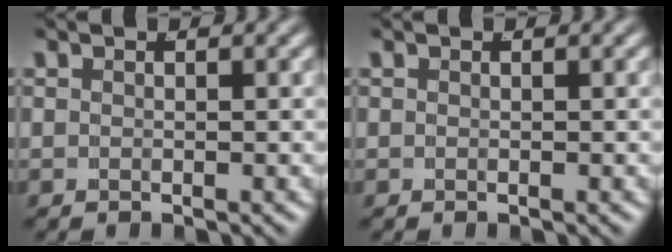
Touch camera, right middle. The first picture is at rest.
{"total": 0.0}